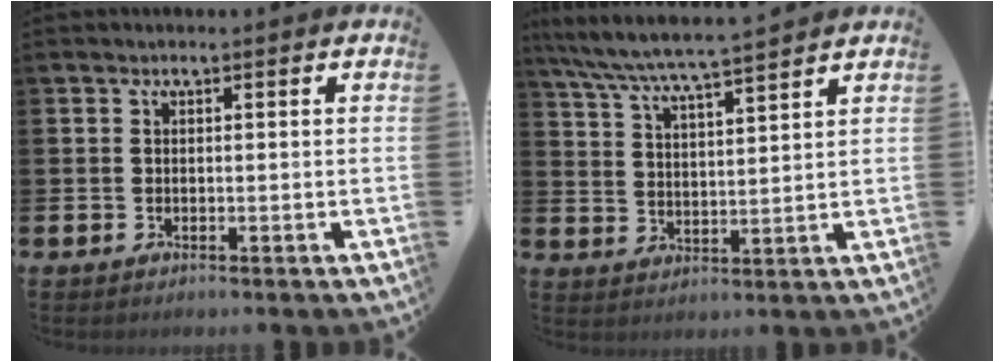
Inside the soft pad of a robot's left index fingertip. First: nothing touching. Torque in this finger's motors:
{"motor_torque": [0.68, -0.68, 0.60, 0.21]}